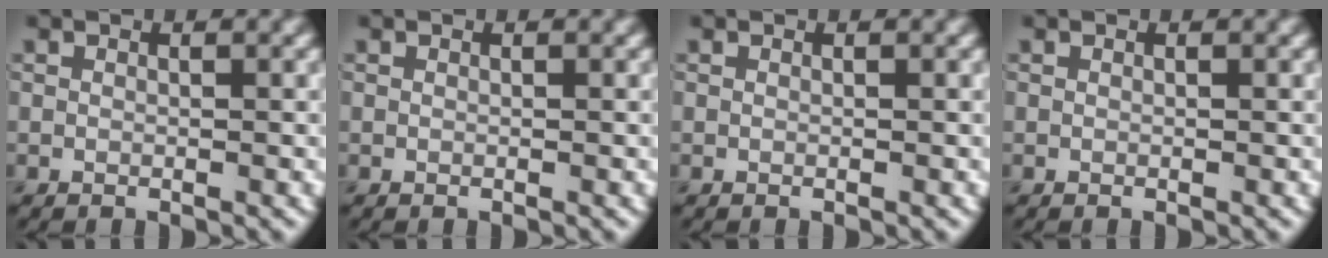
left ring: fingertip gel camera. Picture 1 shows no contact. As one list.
[{"total": 0.0}, {"total": 0.0}, {"total": 0.0}]